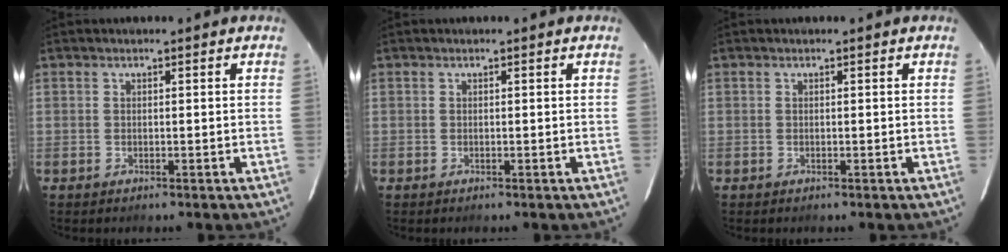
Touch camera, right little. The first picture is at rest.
{"total": 0.0}
{"total": 0.0}